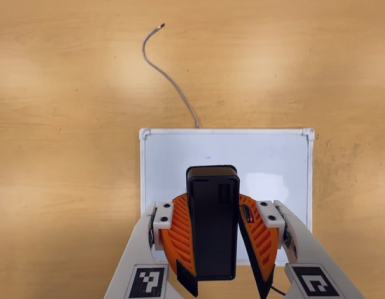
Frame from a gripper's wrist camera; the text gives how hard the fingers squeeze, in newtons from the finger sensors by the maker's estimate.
{"total": 8.3, "left": 8.2, "right": 8.5}